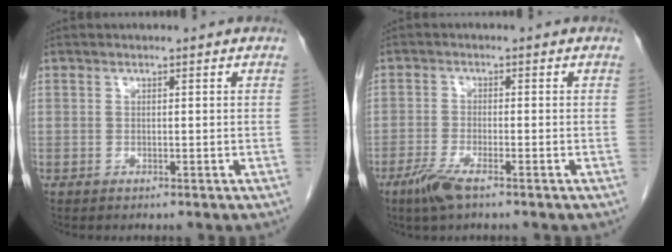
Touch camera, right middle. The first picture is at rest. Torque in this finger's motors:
{"motor_torque": [-0.05, -0.13, 0.05, 0.05]}